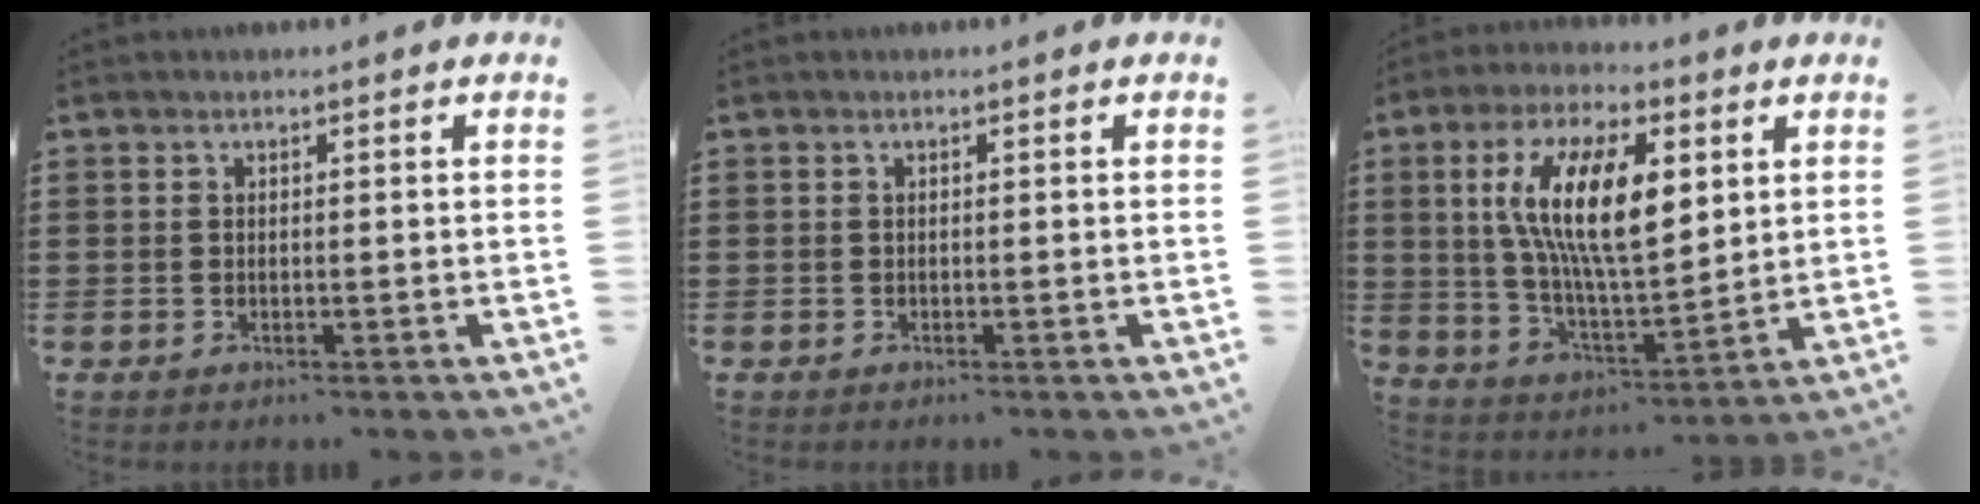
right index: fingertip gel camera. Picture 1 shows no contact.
{"total": 0.0}
{"total": 14.0, "force": [4.4, 5.0, 12.3], "torque": [-0.250, 0.008, 0.076]}